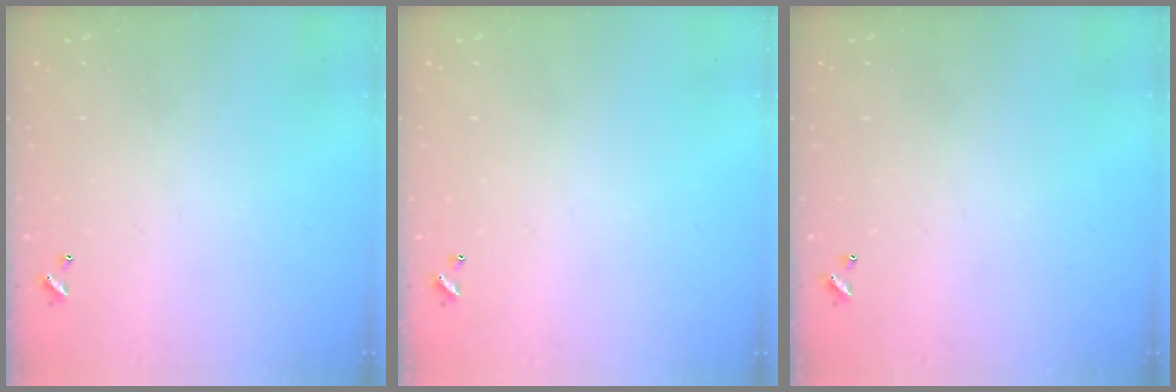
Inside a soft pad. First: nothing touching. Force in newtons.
{"total": 0.0}
{"total": 0.0}